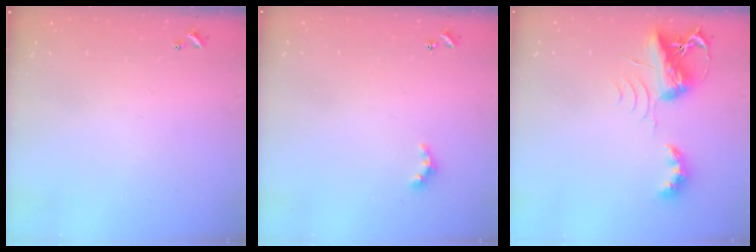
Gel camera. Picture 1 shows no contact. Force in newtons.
{"total": 3.6, "press": 3.6, "slide": 0.6}
{"total": 7.1, "press": 7.0, "slide": 0.7}